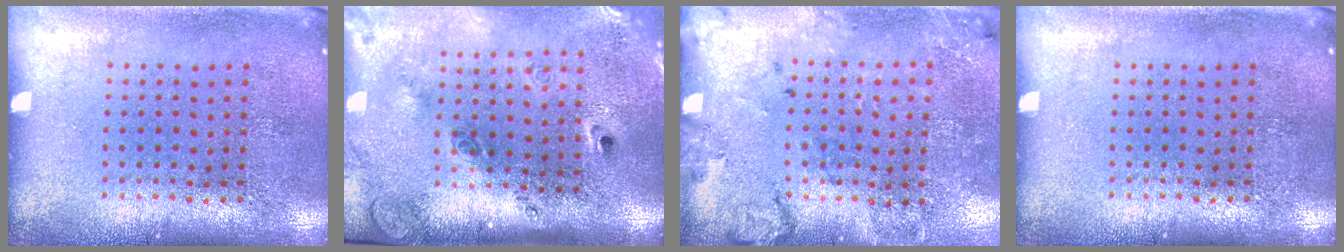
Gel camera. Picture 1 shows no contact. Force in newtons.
{"total": 2.9, "press": 2.0, "slide": 2.1}
{"total": 2.0, "press": 1.5, "slide": 1.2}
{"total": 0.0}